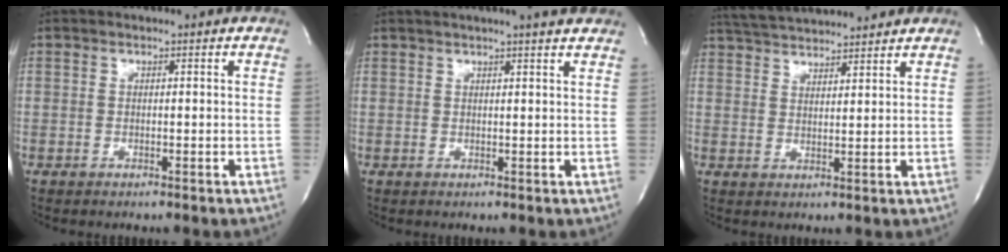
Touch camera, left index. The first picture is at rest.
{"total": 7.2, "force": [6.2, -0.2, 3.6], "torque": [-0.057, 0.013, 0.066]}
{"total": 10.2, "force": [9.7, 0.9, 3.0], "torque": [-0.064, 0.025, 0.156]}